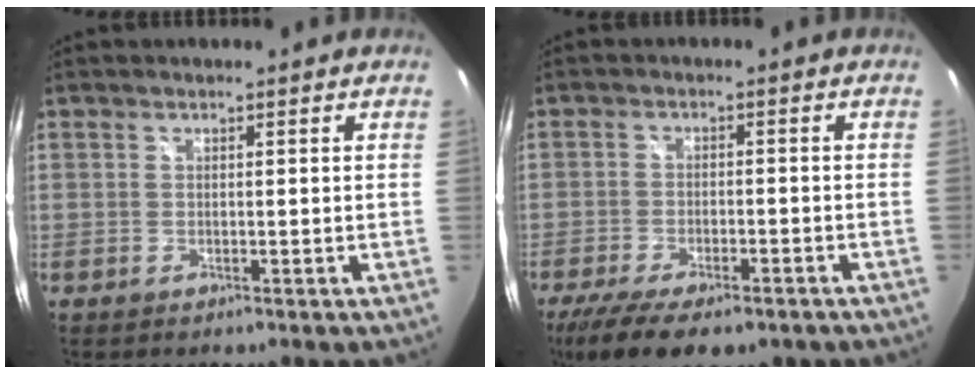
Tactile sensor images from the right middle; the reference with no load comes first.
{"total": 14.3, "force": [-10.2, 5.2, 8.5], "torque": [-0.186, -0.049, -0.159]}